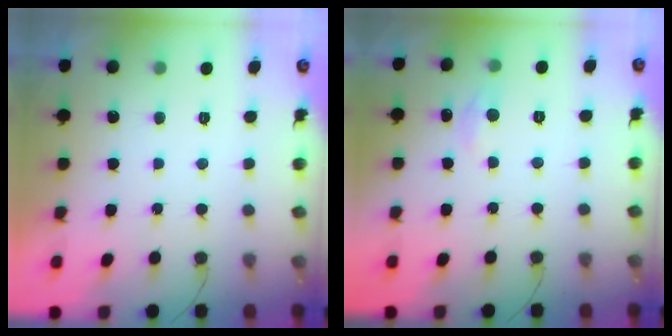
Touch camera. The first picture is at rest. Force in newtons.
{"total": 4.7, "press": 4.7, "slide": 0.6}